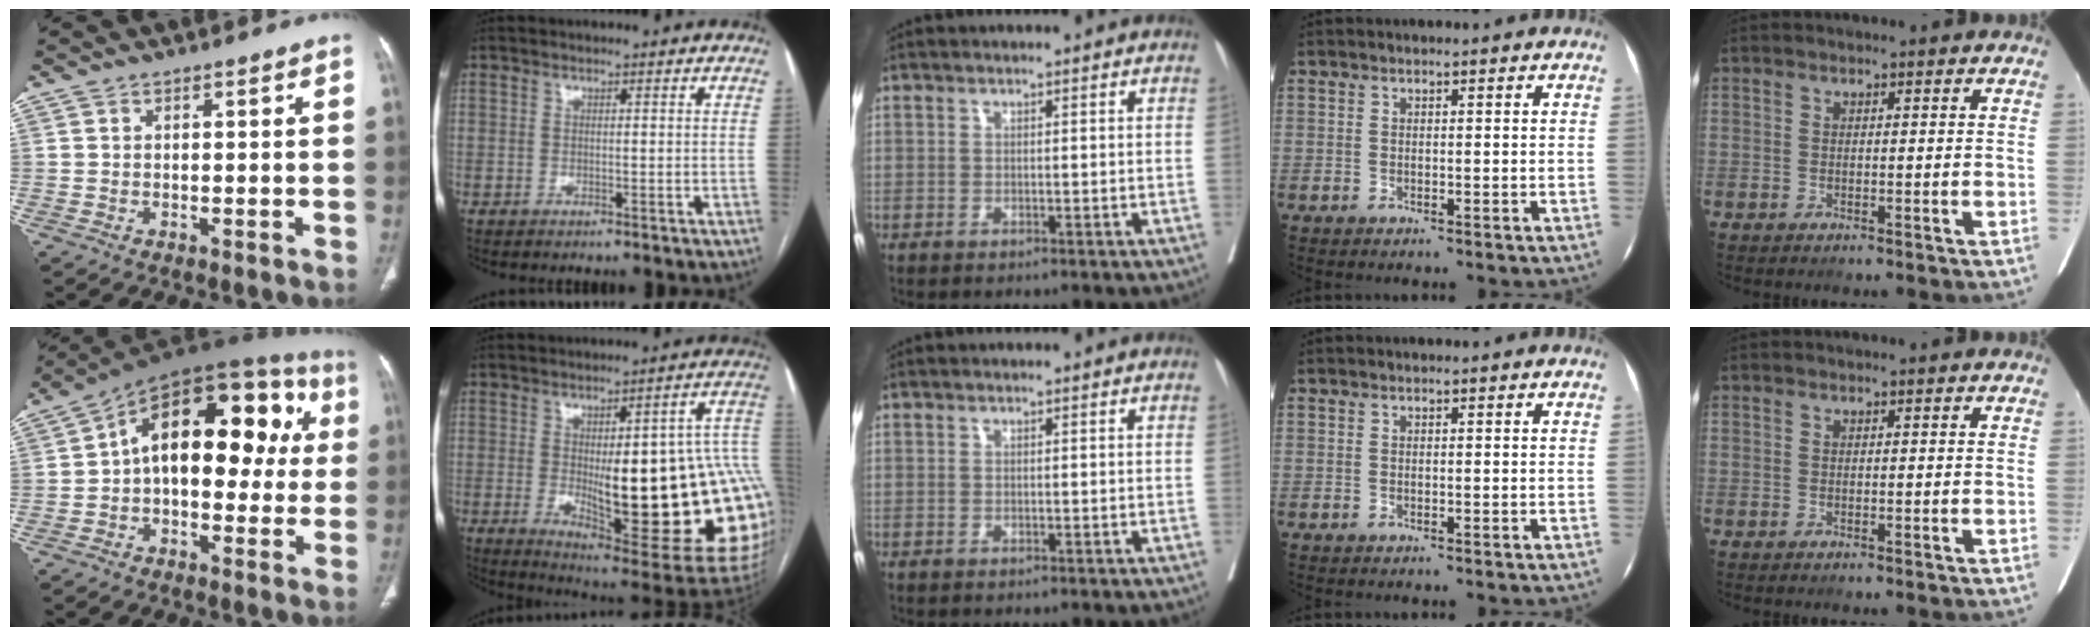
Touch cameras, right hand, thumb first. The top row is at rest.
{"thumb": {"total": 21.6, "force": [2.2, 12.1, 17.8], "torque": [-0.217, 0.050, 0.018]}, "index": {"total": 28.0, "force": [-1.7, 6.0, 27.3], "torque": [-0.268, 0.006, -0.008]}}